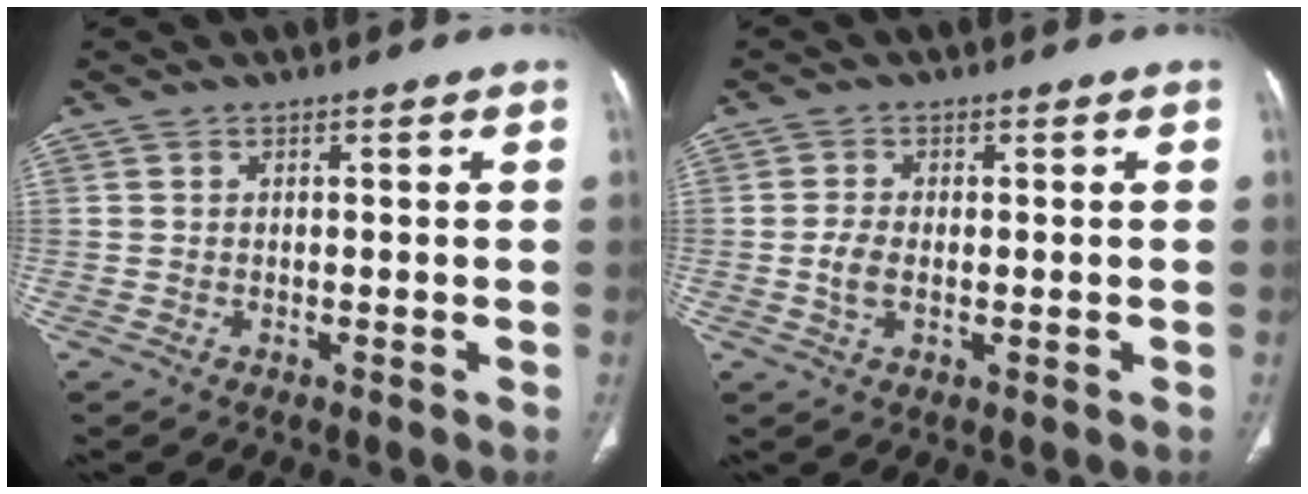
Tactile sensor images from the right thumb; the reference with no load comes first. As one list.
[{"total": 3.4, "force": [-0.3, 2.0, 2.8], "torque": [-0.064, 0.002, -0.007]}]